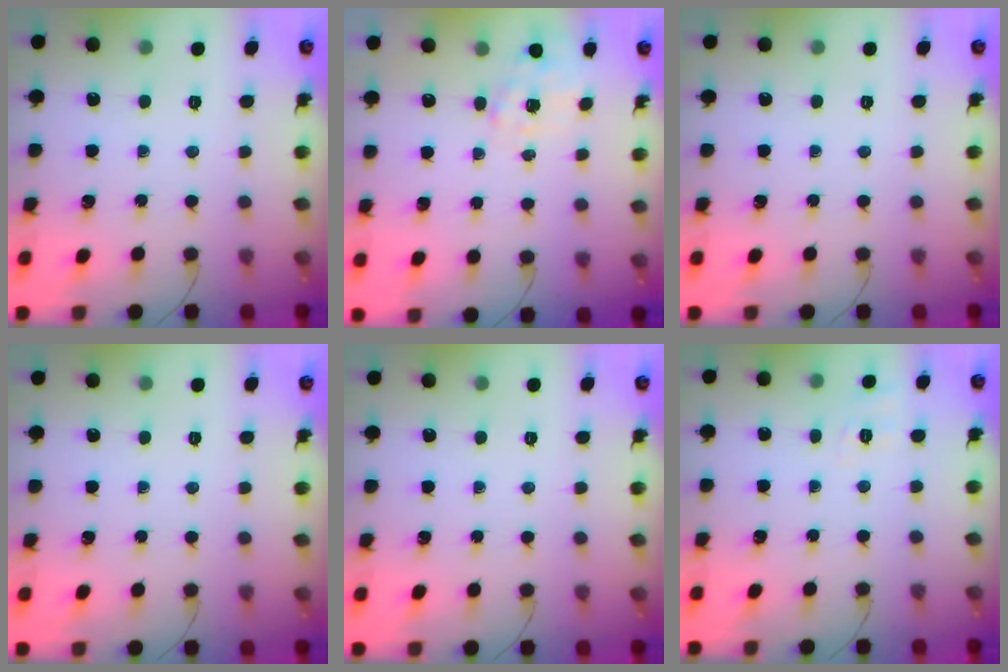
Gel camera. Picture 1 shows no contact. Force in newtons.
{"total": 2.2, "press": 2.1, "slide": 0.7}
{"total": 0.0}
{"total": 0.0}
{"total": 0.0}
{"total": 2.2, "press": 0.7, "slide": 2.1}